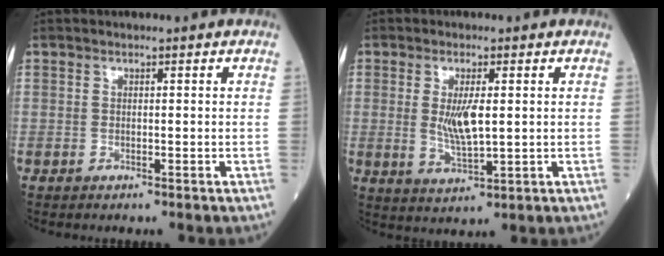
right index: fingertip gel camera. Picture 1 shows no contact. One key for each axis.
{"total": 5.7, "fx": 0.6, "fy": 0.8, "fz": 5.6, "tx": -0.113, "ty": -0.010, "tz": 0.016}